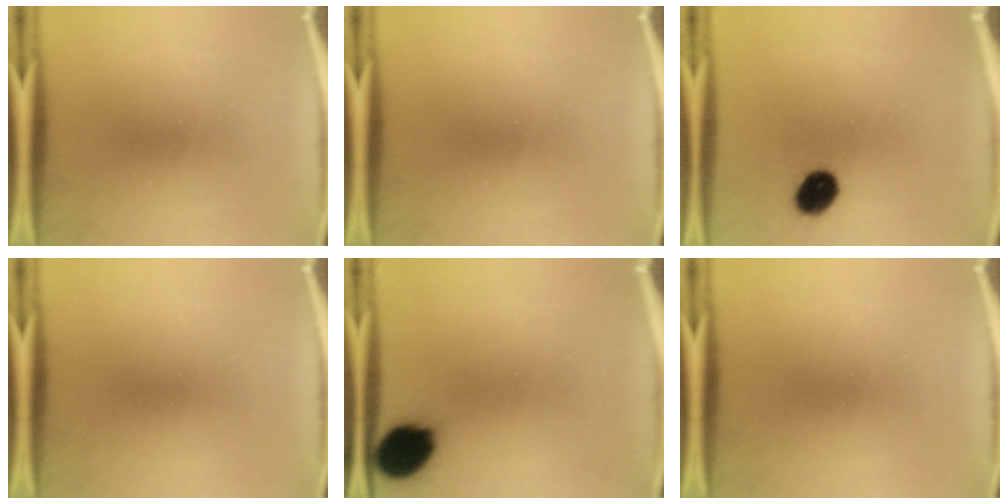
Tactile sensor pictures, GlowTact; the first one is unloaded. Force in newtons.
{"total": 0.0}
{"total": 7.2}
{"total": 0.0}
{"total": 11.4}
{"total": 0.0}